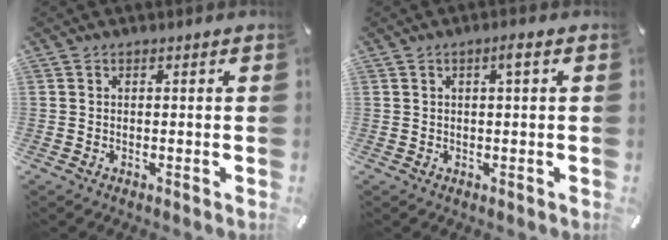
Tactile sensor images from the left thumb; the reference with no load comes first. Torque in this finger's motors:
{"motor_torque": [-0.07, -0.29, 0.23, 0.09, 0.00]}